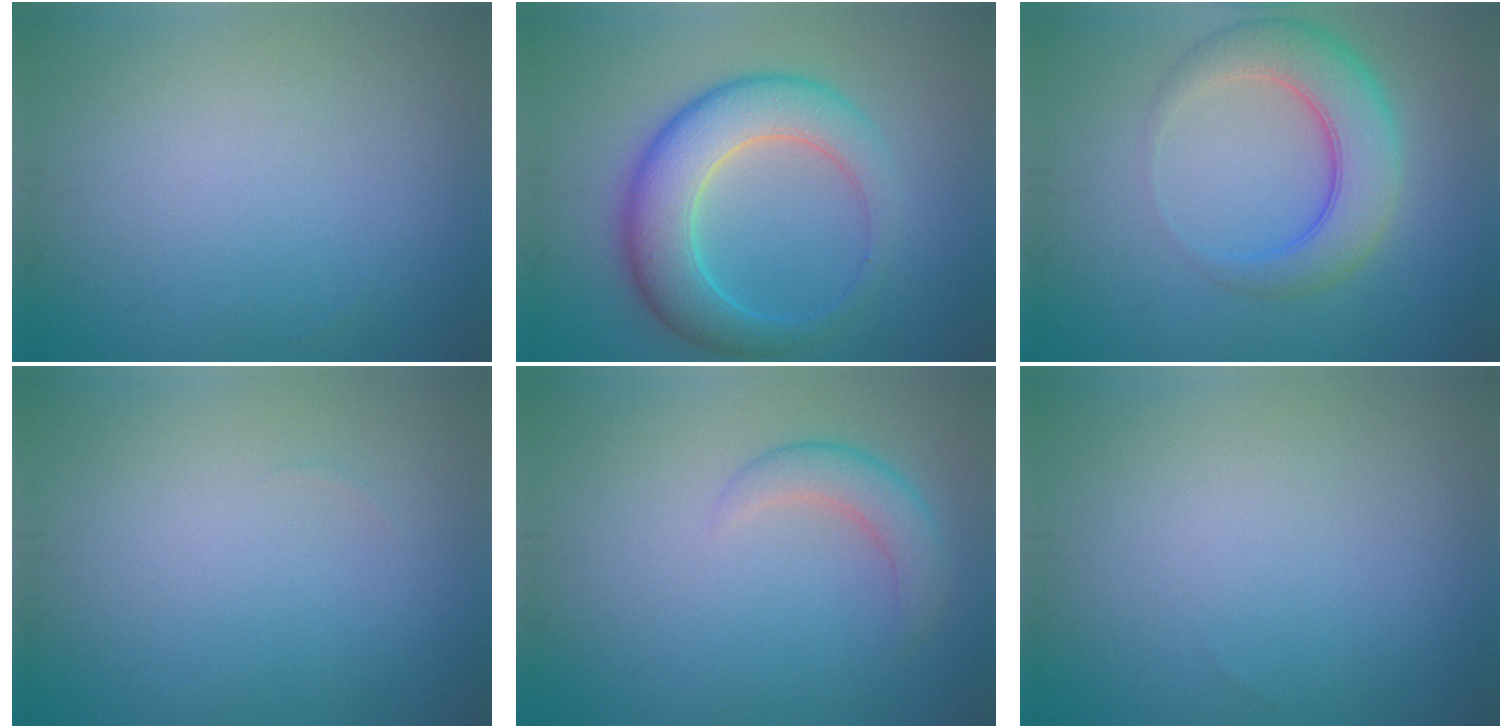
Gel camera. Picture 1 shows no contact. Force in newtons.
{"total": 7.2, "press": 7.2, "slide": 0.2}
{"total": 6.1, "press": 6.1, "slide": 0.2}
{"total": 0.0}
{"total": 2.7, "press": 2.7, "slide": 0.2}
{"total": 0.0}